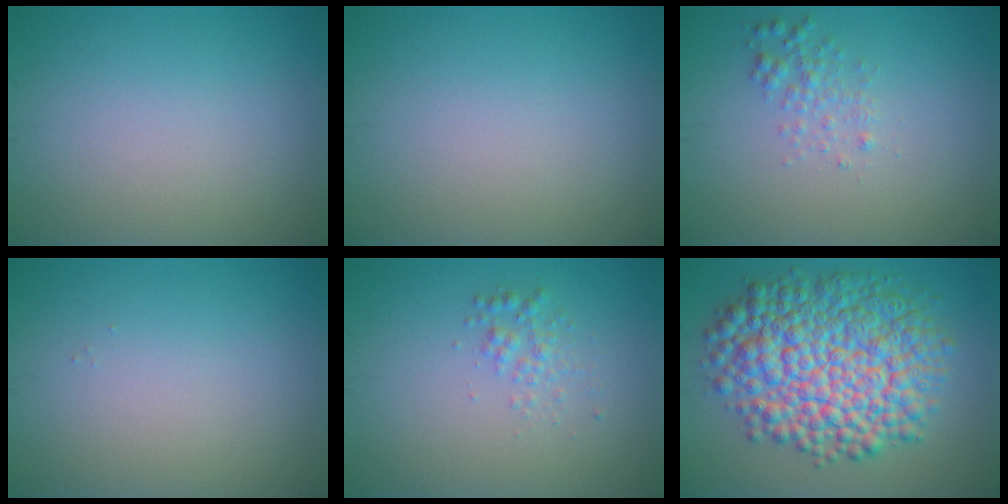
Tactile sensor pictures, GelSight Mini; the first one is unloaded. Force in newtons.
{"total": 0.0}
{"total": 1.5, "press": 1.5, "slide": 0.1}
{"total": 0.0}
{"total": 1.5, "press": 1.5, "slide": 0.1}
{"total": 11.9, "press": 11.9, "slide": 0.1}